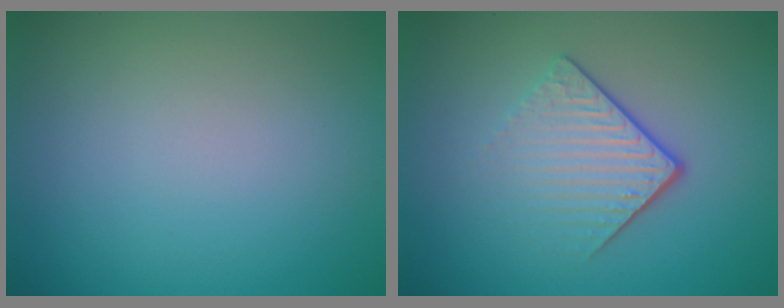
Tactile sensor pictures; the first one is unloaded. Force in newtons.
{"total": 4.2, "press": 2.6, "slide": 3.3}